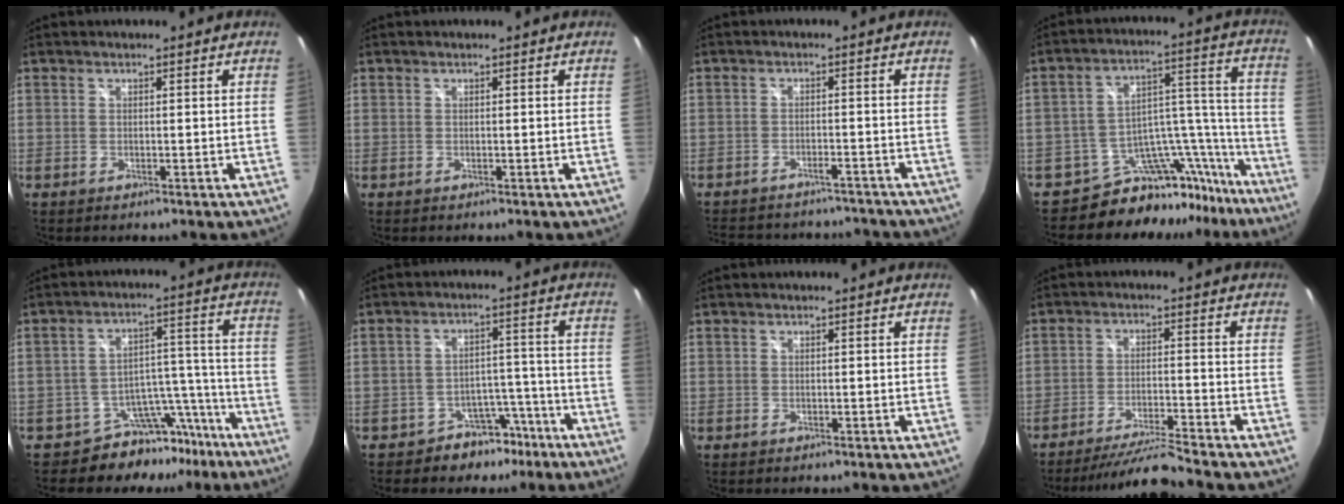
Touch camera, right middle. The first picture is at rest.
{"total": 0.0}
{"total": 15.6, "force": [-13.5, 5.4, 5.6], "torque": [-0.127, 0.001, -0.179]}
{"total": 15.2, "force": [-13.9, 5.8, 1.7], "torque": [-0.004, 0.080, -0.208]}
{"total": 10.6, "force": [-8.9, 5.4, 1.5], "torque": [-0.008, 0.058, -0.125]}
{"total": 7.4, "force": [-5.5, 4.9, 1.2], "torque": [-0.015, 0.034, -0.072]}
{"total": 0.0}
{"total": 8.7, "force": [-8.2, -1.2, 2.8], "torque": [-0.072, 0.001, -0.143]}